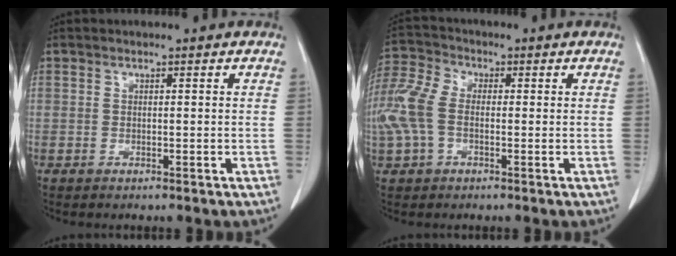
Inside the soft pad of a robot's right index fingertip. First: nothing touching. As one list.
[{"total": 8.3, "force": [-1.0, 5.0, 6.6], "torque": [-0.183, 0.020, -0.024]}]